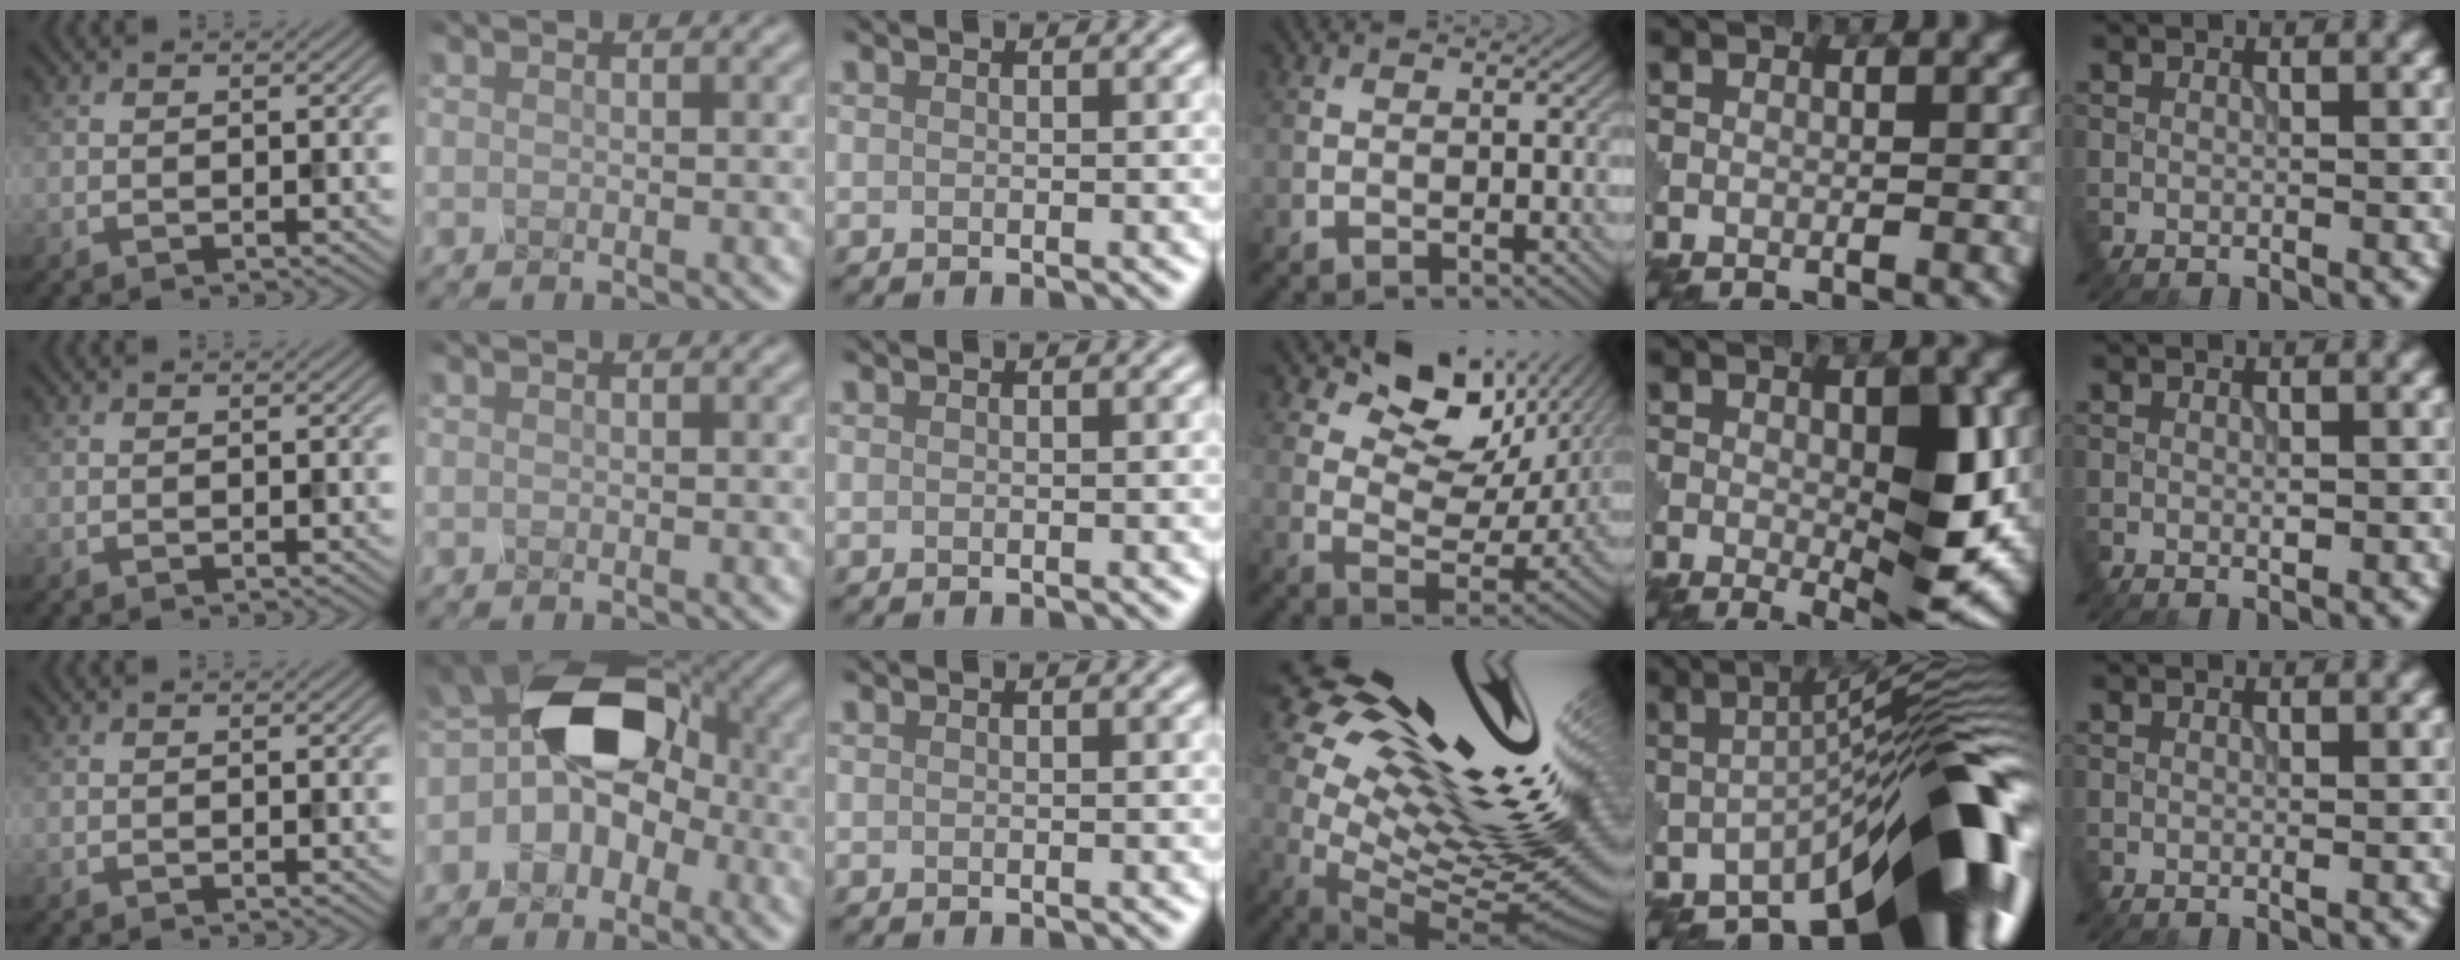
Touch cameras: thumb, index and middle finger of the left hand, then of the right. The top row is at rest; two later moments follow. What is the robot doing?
{"motion": "press", "object": "mechanical pencil"}